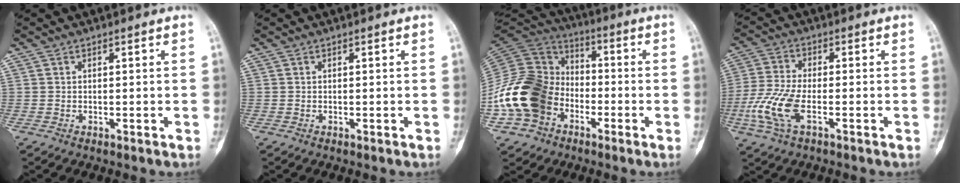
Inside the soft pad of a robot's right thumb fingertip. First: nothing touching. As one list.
[{"total": 0.0}, {"total": 19.7, "force": [-5.9, 15.2, 11.0], "torque": [-0.211, 0.057, -0.112]}, {"total": 9.5, "force": [-3.2, 3.9, 8.1], "torque": [-0.202, 0.006, -0.067]}]